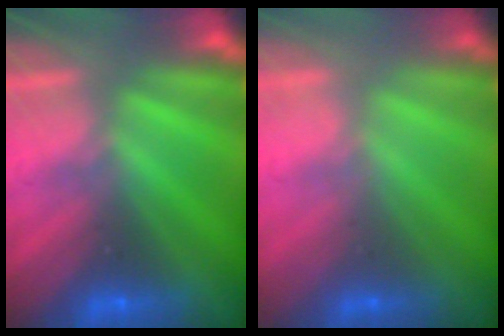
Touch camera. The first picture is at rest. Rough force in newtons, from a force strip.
{"total": 1.9}